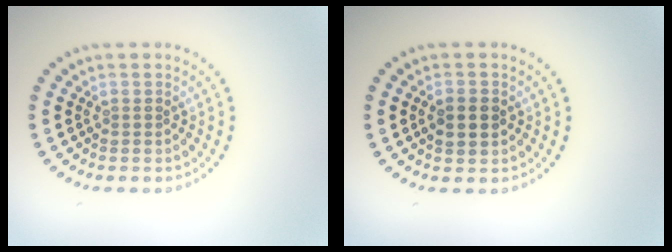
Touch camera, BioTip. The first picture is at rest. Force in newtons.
{"total": 2.6, "press": 2.6, "slide": 0.1}